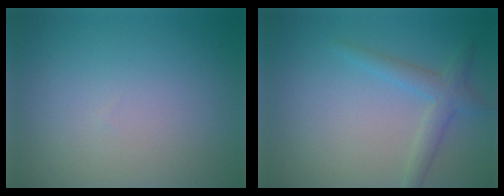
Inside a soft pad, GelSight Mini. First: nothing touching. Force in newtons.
{"total": 2.4, "press": 2.4, "slide": 0.1}